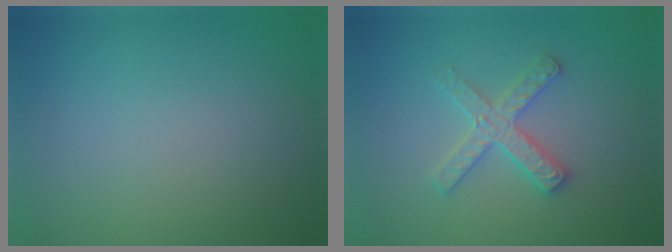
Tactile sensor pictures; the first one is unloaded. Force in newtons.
{"total": 3.2, "press": 3.1, "slide": 0.4}